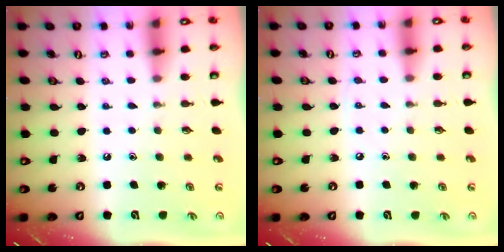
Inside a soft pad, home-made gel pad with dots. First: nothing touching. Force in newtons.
{"total": 3.7, "press": 3.6, "slide": 0.6}